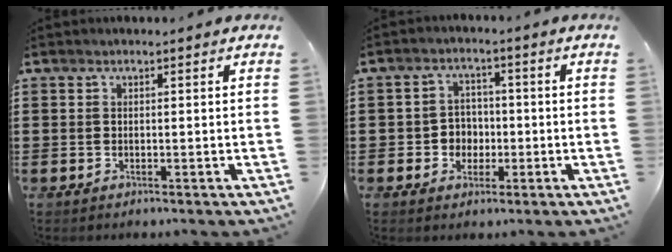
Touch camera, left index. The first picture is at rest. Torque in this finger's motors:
{"motor_torque": [0.32, 0.37, 0.08, 0.01]}